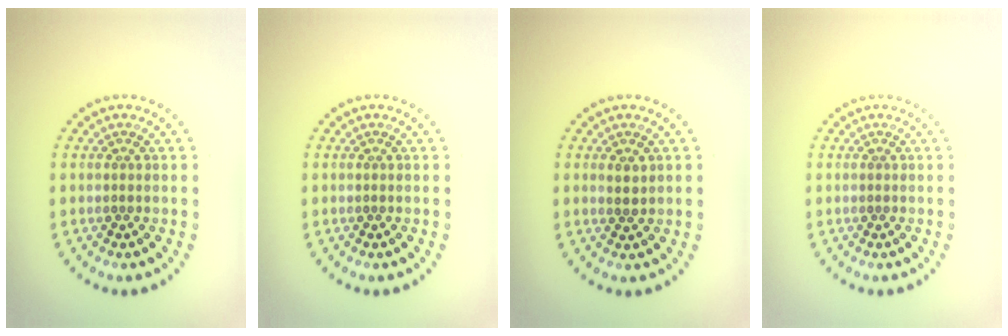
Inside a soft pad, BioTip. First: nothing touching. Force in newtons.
{"total": 0.0}
{"total": 1.2, "press": 1.0, "slide": 0.5}
{"total": 0.0}